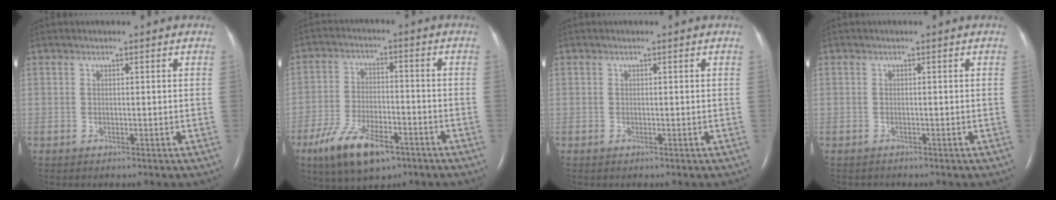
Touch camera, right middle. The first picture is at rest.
{"total": 11.2, "force": [-6.7, 4.3, 7.9], "torque": [-0.153, -0.010, -0.114]}
{"total": 0.0}
{"total": 0.5, "force": [-0.5, 0.2, -0.1], "torque": [-0.009, -0.001, -0.009]}